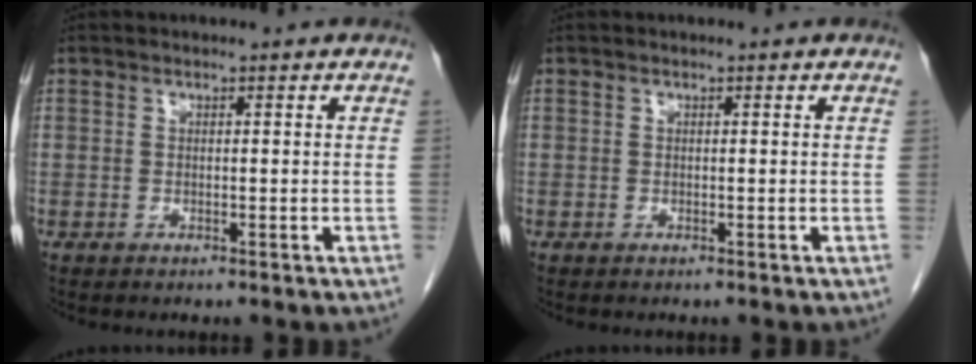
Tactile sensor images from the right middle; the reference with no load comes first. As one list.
[{"total": 0.0}]